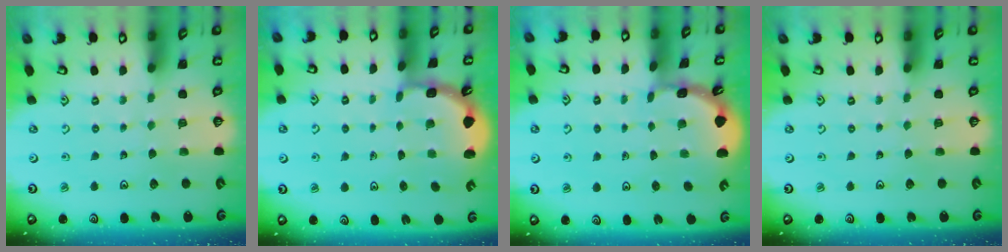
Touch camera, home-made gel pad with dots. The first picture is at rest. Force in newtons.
{"total": 2.1, "press": 1.9, "slide": 0.8}
{"total": 1.7, "press": 1.7, "slide": 0.1}
{"total": 0.0}